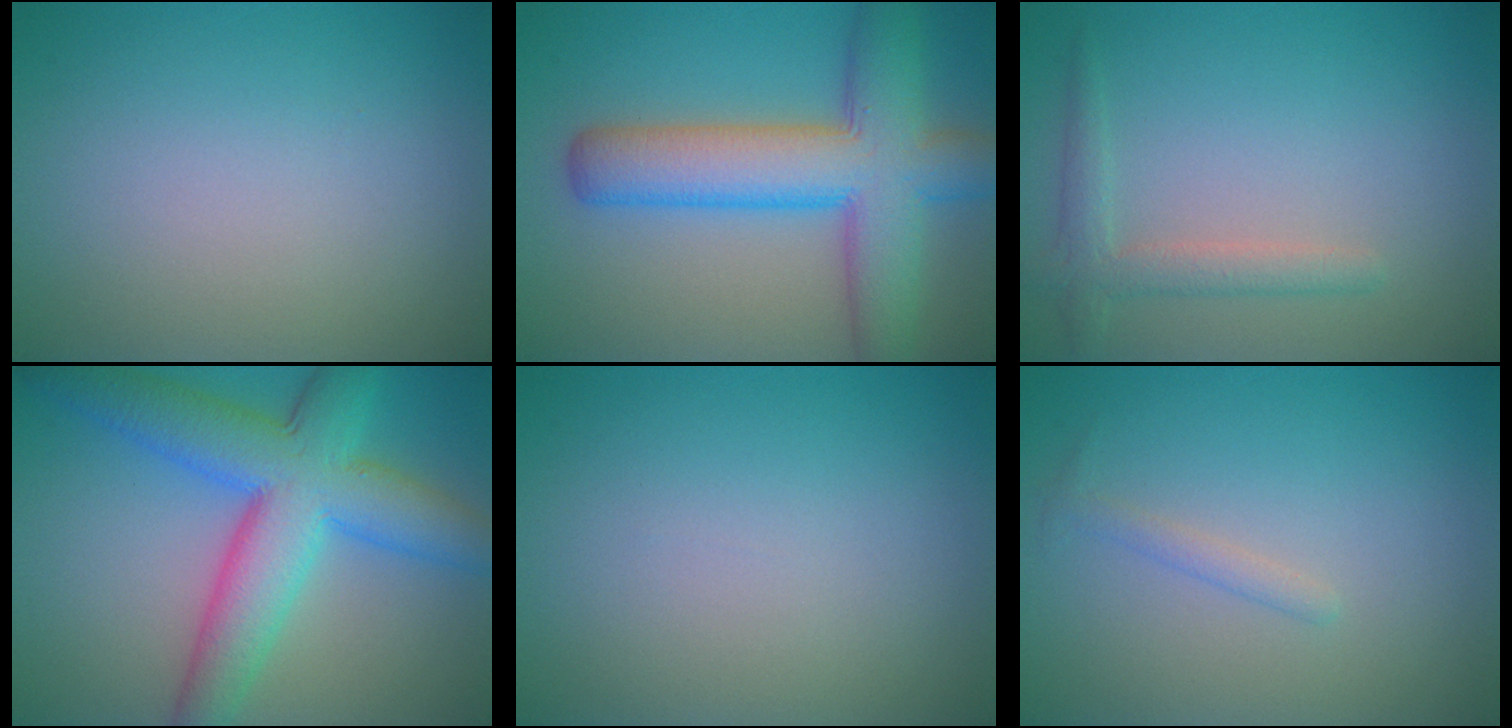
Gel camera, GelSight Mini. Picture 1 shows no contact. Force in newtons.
{"total": 9.2, "press": 9.2, "slide": 0.2}
{"total": 2.3, "press": 2.3, "slide": 0.2}
{"total": 9.3, "press": 9.3, "slide": 0.3}
{"total": 0.0}
{"total": 1.0, "press": 1.0, "slide": 0.0}